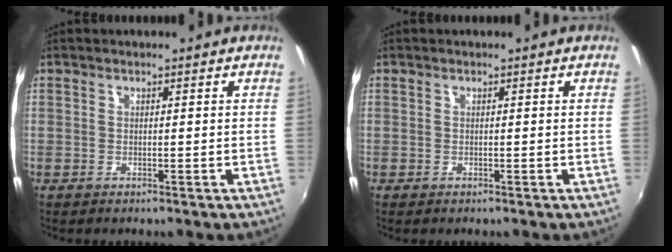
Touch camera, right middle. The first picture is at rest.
{"total": 0.0}